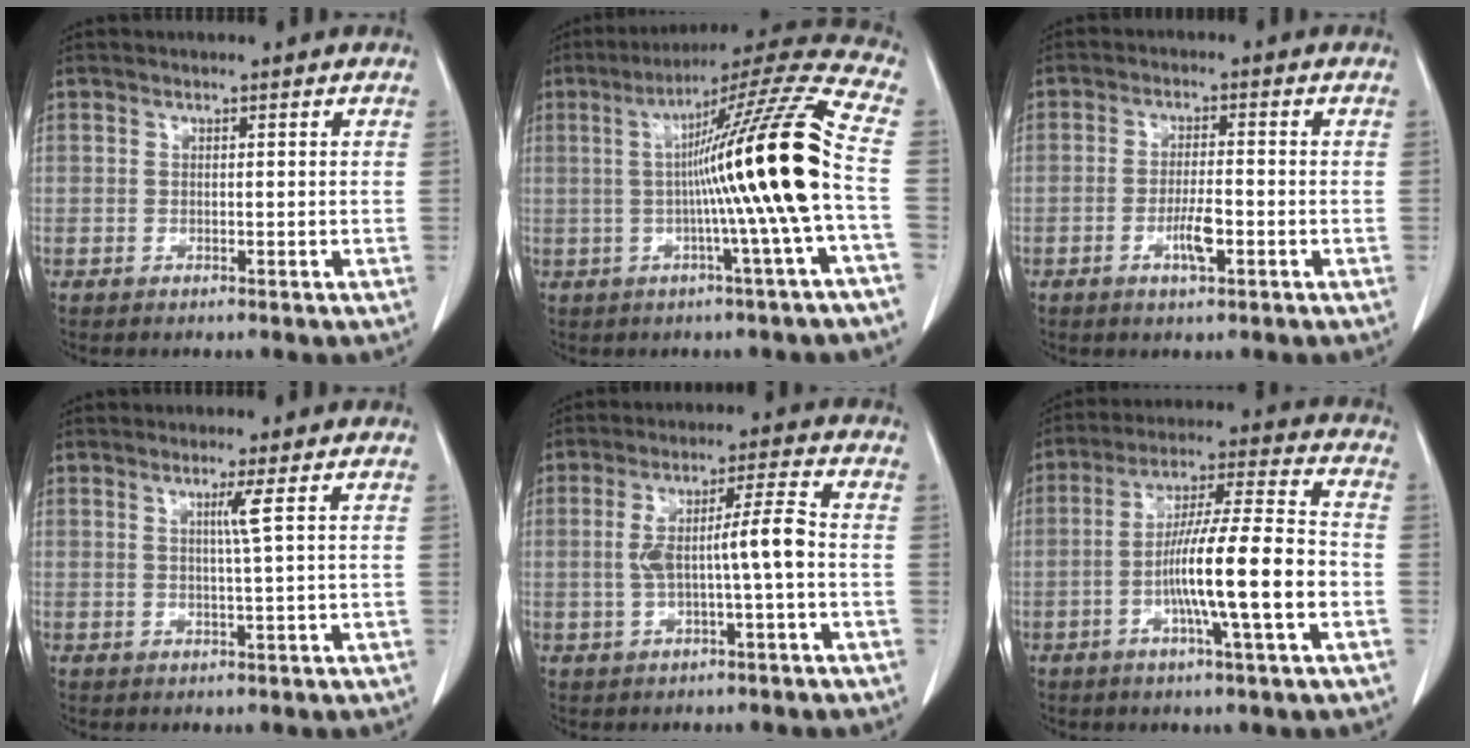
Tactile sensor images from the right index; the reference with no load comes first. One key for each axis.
{"total": 18.3, "fx": -1.0, "fy": -2.1, "fz": 18.1, "tx": -0.264, "ty": 0.017, "tz": -0.026}
{"total": 4.0, "fx": -1.5, "fy": 0.7, "fz": 3.7, "tx": -0.067, "ty": 0.000, "tz": -0.024}
{"total": 2.2, "fx": 0.8, "fy": -0.9, "fz": 1.9, "tx": -0.036, "ty": -0.005, "tz": 0.016}
{"total": 7.3, "fx": -0.7, "fy": 0.2, "fz": 7.3, "tx": -0.133, "ty": 0.022, "tz": -0.006}
{"total": 14.2, "fx": -3.6, "fy": 0.1, "fz": 13.8, "tx": -0.239, "ty": 0.005, "tz": -0.062}